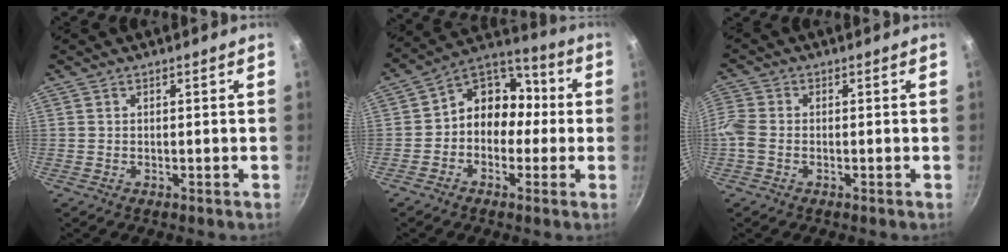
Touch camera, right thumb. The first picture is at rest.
{"total": 12.2, "force": [-0.5, 9.3, 7.8], "torque": [-0.070, 0.046, -0.027]}
{"total": 4.6, "force": [-0.9, 3.2, 3.2], "torque": [-0.091, 0.006, -0.025]}